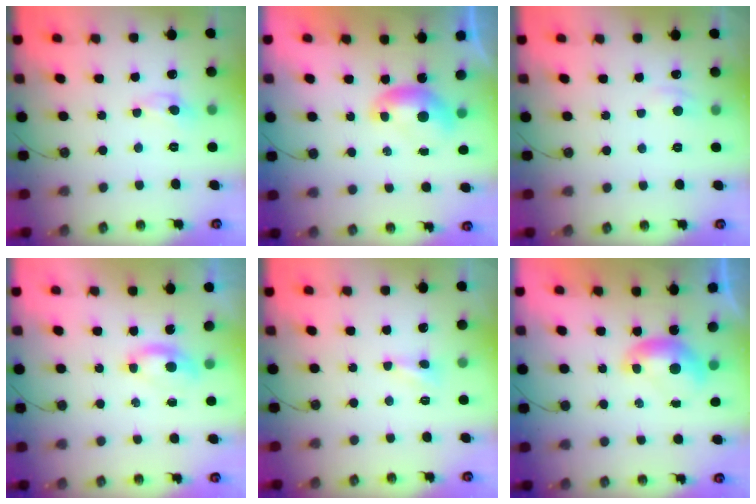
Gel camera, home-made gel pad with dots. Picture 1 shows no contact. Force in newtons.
{"total": 0.0}
{"total": 0.6, "press": 0.3, "slide": 0.6}
{"total": 0.8, "press": 0.6, "slide": 0.4}
{"total": 2.4, "press": 2.3, "slide": 0.4}
{"total": 0.0}